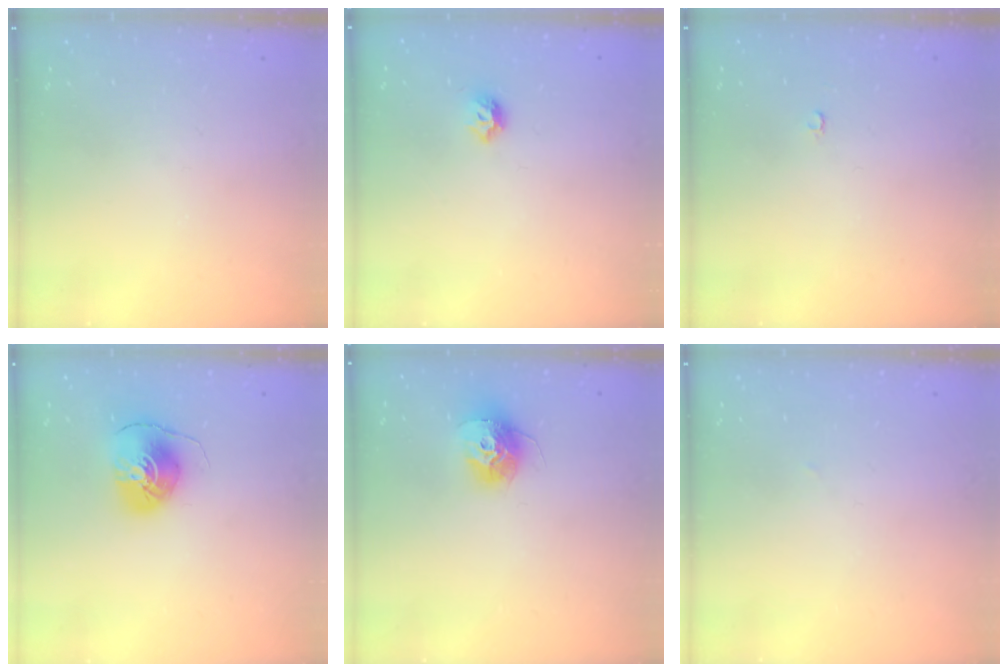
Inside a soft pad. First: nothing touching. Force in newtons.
{"total": 6.0, "press": 5.9, "slide": 1.0}
{"total": 2.1, "press": 2.1, "slide": 0.2}
{"total": 7.7, "press": 7.7, "slide": 0.7}
{"total": 11.8, "press": 11.8, "slide": 0.9}
{"total": 1.1, "press": 1.1, "slide": 0.1}